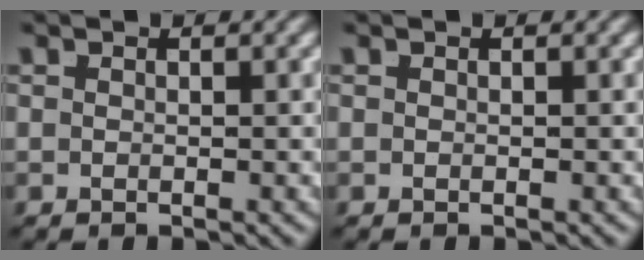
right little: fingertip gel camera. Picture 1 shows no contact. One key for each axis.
{"total": 0.0}